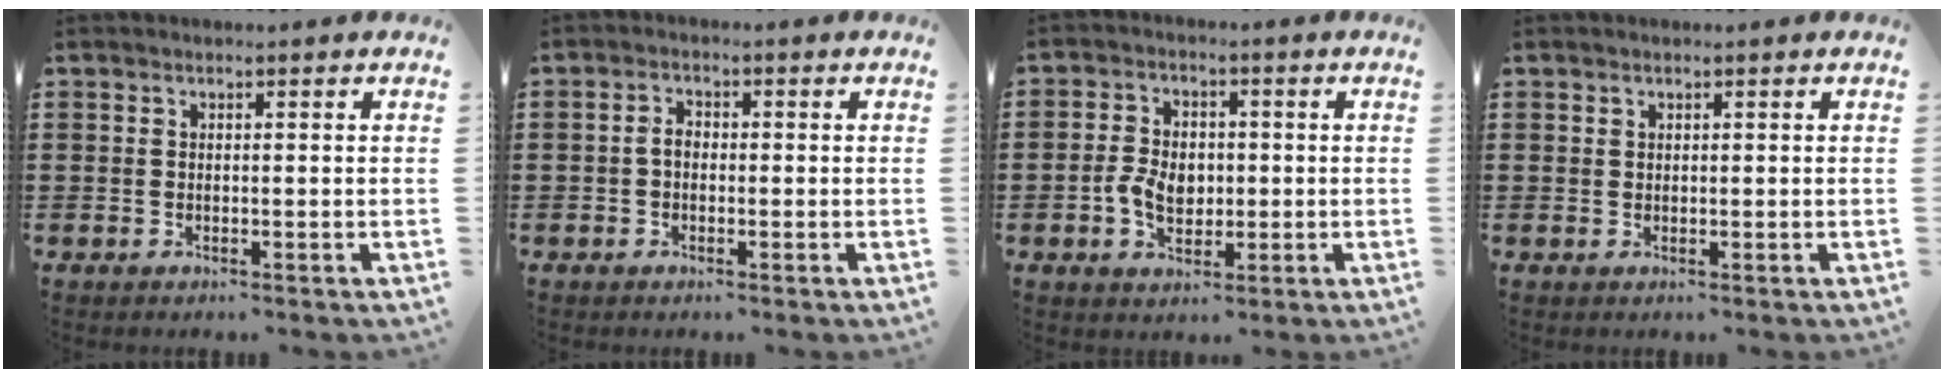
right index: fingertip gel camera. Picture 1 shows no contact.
{"total": 2.1, "force": [-0.4, 1.3, 1.6], "torque": [-0.039, 0.000, -0.010]}
{"total": 5.3, "force": [-0.7, 3.9, 3.5], "torque": [-0.076, 0.003, -0.019]}
{"total": 0.6, "force": [0.4, 0.4, 0.0], "torque": [-0.001, 0.003, 0.007]}